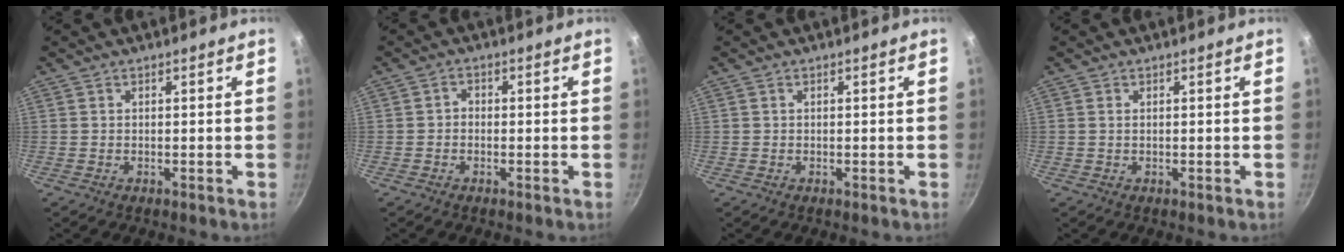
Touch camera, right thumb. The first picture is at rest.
{"total": 1.5, "force": [-0.5, 1.2, 0.8], "torque": [-0.011, 0.009, -0.012]}
{"total": 0.0}
{"total": 0.5, "force": [0.2, 0.3, 0.4], "torque": [-0.008, 0.001, 0.002]}